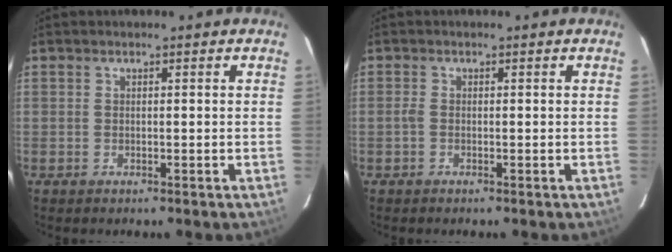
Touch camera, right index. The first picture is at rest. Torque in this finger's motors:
{"motor_torque": [0.18, 0.00, 0.09, 0.03]}